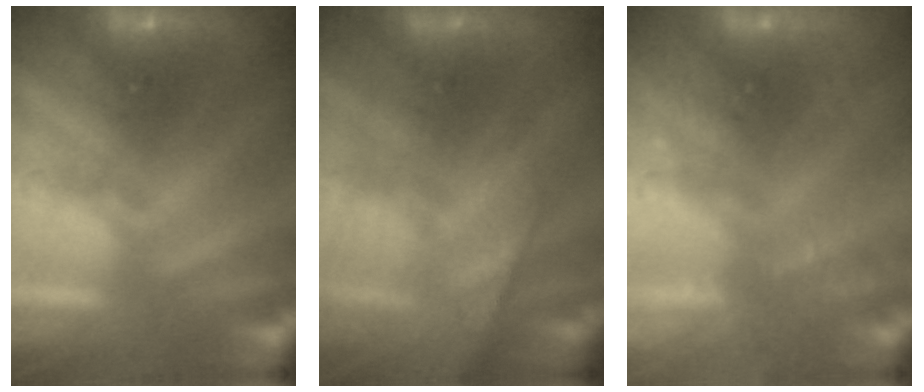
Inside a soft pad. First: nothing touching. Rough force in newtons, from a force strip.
{"total": 11.8}
{"total": 2.6}